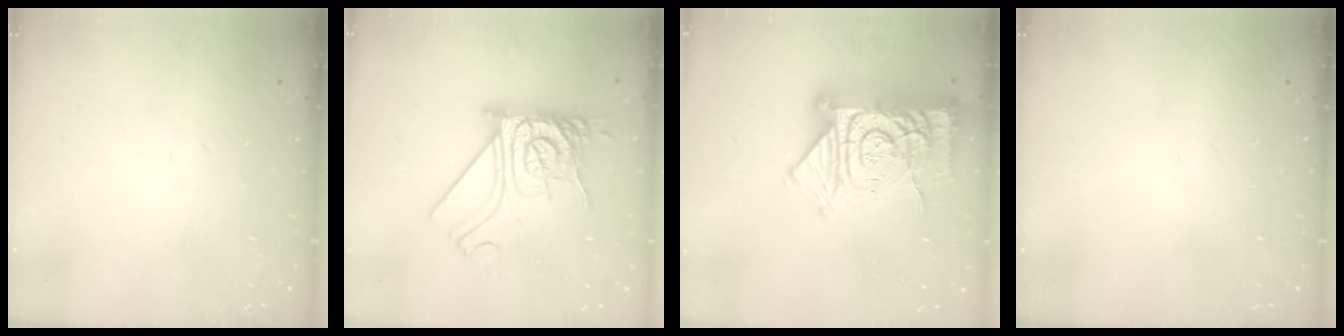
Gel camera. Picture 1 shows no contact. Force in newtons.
{"total": 15.8, "press": 15.7, "slide": 1.4}
{"total": 21.4, "press": 21.3, "slide": 2.0}
{"total": 0.0}